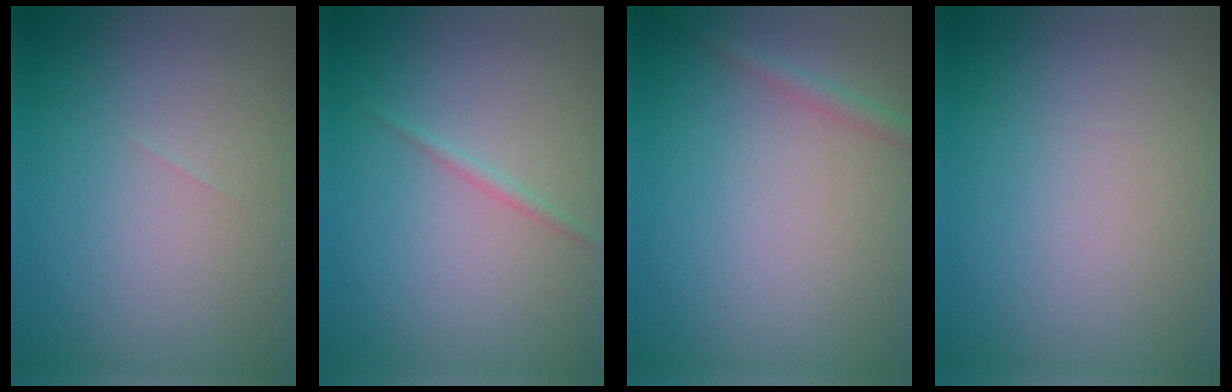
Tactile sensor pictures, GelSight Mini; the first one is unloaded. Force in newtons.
{"total": 0.8, "press": 0.8, "slide": 0.1}
{"total": 1.3, "press": 1.3, "slide": 0.0}
{"total": 0.0}